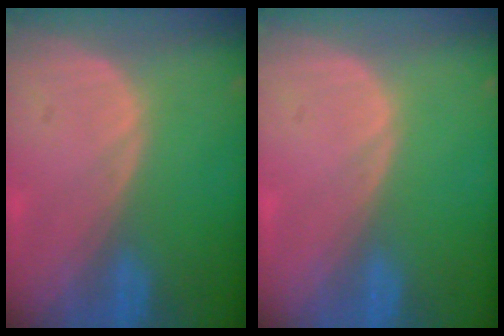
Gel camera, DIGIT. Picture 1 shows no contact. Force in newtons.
{"total": 0.0}